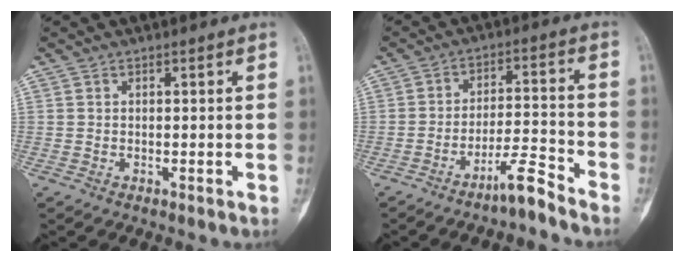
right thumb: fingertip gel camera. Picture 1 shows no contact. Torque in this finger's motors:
{"motor_torque": [1.98, 0.72, 1.19, -1.48, 0.37]}